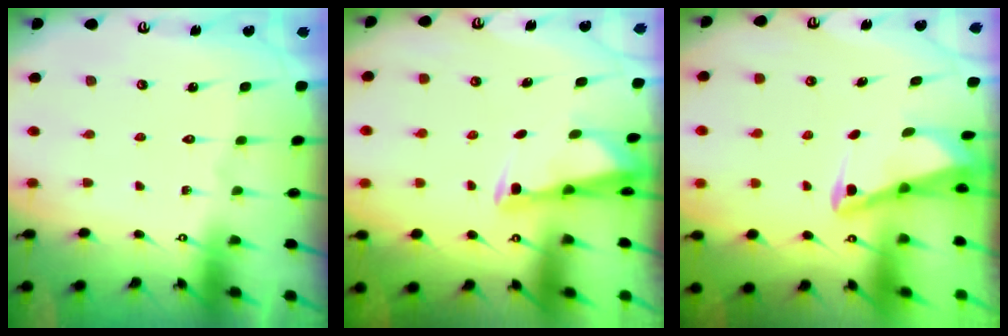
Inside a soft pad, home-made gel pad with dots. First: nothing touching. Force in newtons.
{"total": 2.7, "press": 2.7, "slide": 0.6}
{"total": 3.0, "press": 3.0, "slide": 0.3}